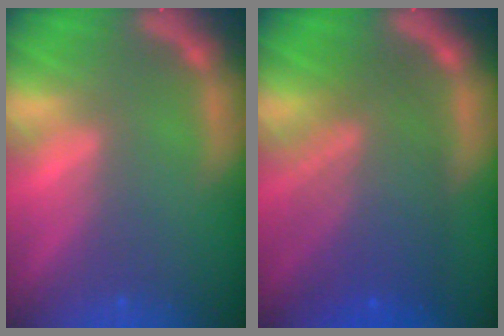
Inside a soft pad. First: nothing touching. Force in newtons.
{"total": 8.5}